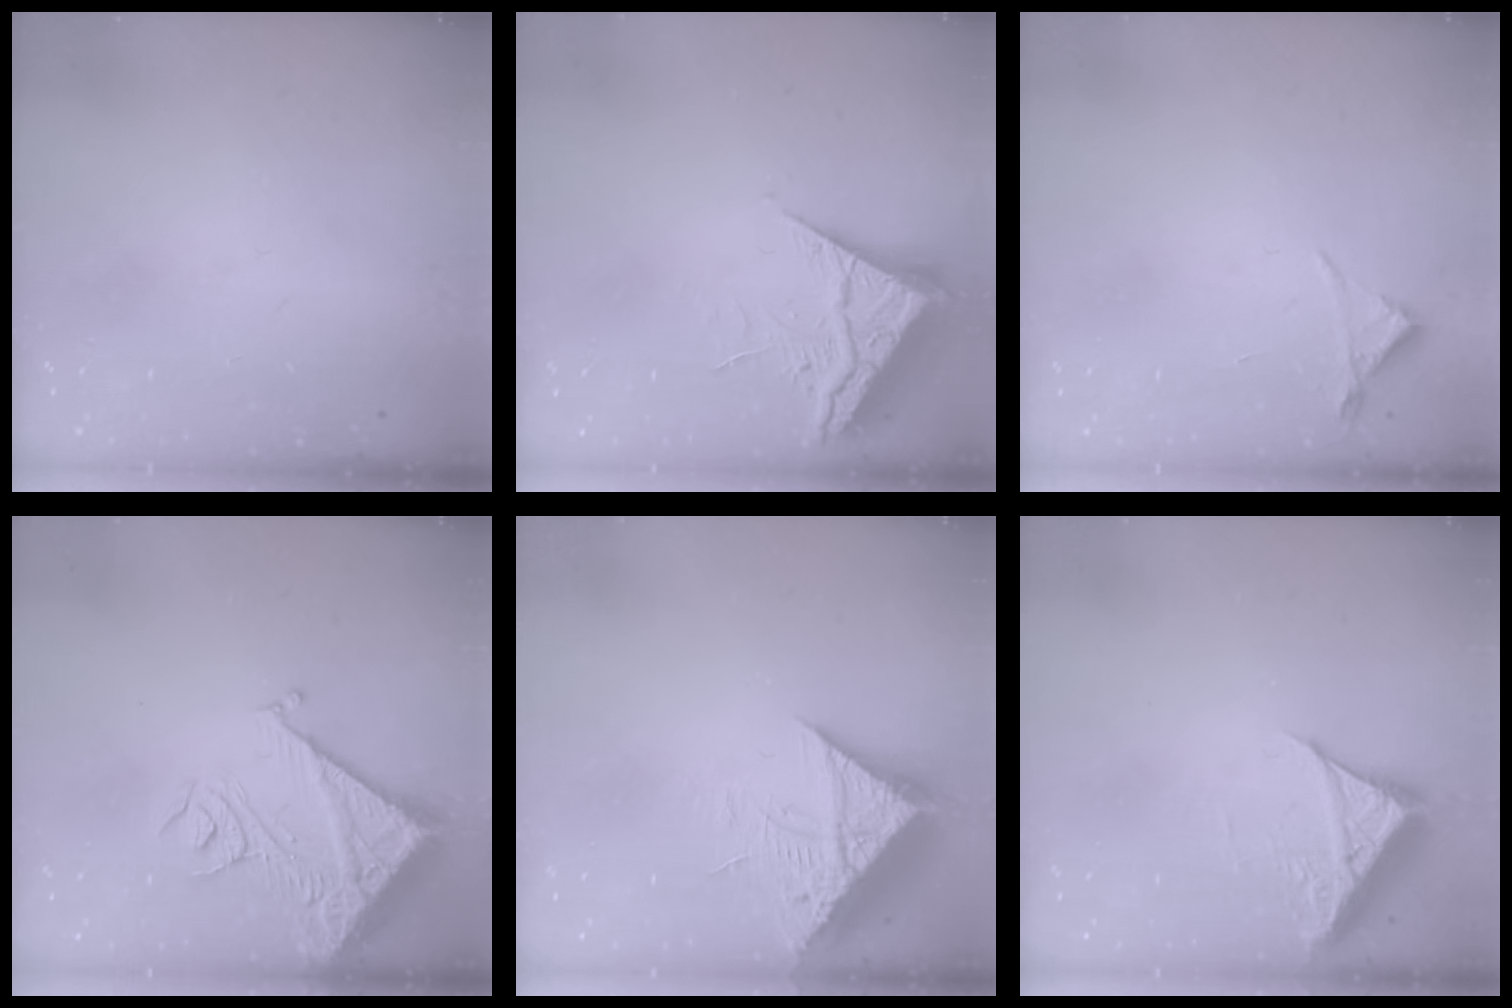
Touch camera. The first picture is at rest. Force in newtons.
{"total": 6.5, "press": 6.4, "slide": 0.7}
{"total": 3.0, "press": 2.9, "slide": 0.5}
{"total": 17.3, "press": 17.1, "slide": 2.3}
{"total": 11.8, "press": 11.7, "slide": 1.2}
{"total": 6.9, "press": 6.8, "slide": 0.6}